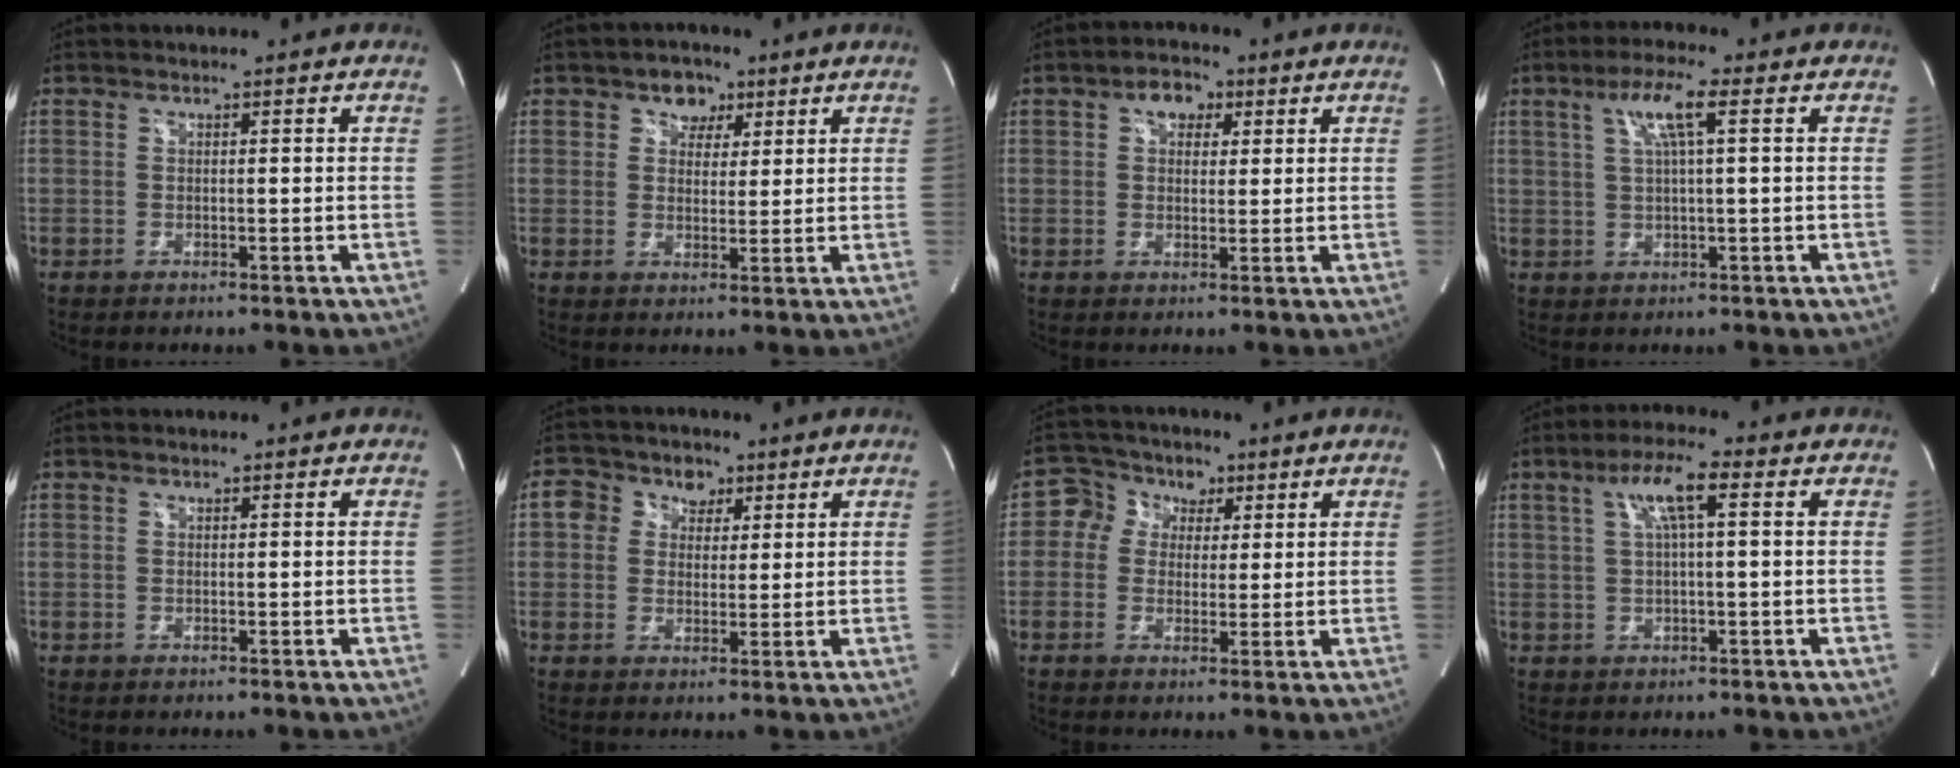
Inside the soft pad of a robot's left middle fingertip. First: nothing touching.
{"total": 4.2, "force": [2.3, 3.1, 1.7], "torque": [-0.019, 0.010, 0.037]}
{"total": 4.2, "force": [1.9, 2.8, 2.6], "torque": [-0.043, 0.019, 0.032]}
{"total": 5.9, "force": [2.2, 0.1, 5.5], "torque": [-0.107, 0.010, 0.042]}
{"total": 0.0}
{"total": 6.0, "force": [2.3, 5.1, 2.3], "torque": [-0.035, 0.029, 0.043]}
{"total": 5.9, "force": [1.6, 5.3, 2.0], "torque": [-0.033, 0.030, 0.025]}
{"total": 6.2, "force": [2.0, 0.6, 5.9], "torque": [-0.112, 0.018, 0.037]}